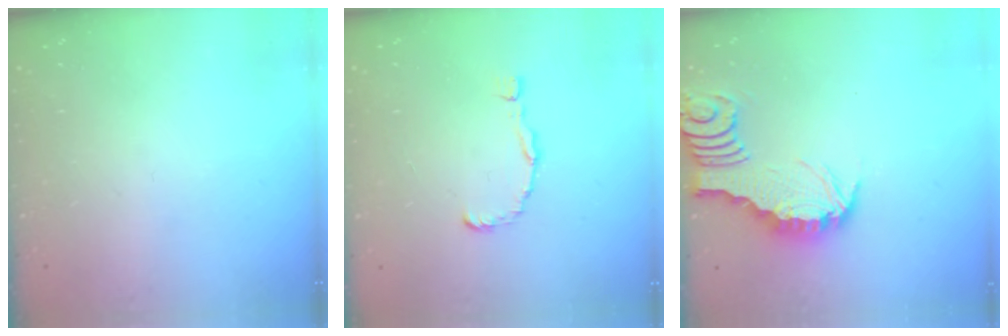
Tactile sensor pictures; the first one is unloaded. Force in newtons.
{"total": 1.6, "press": 1.5, "slide": 0.1}
{"total": 3.0, "press": 3.0, "slide": 0.3}